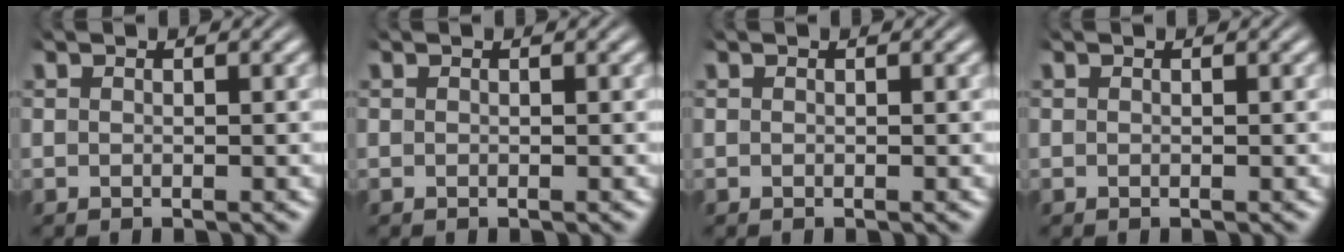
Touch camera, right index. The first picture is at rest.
{"total": 0.0}
{"total": 0.0}
{"total": 0.0}